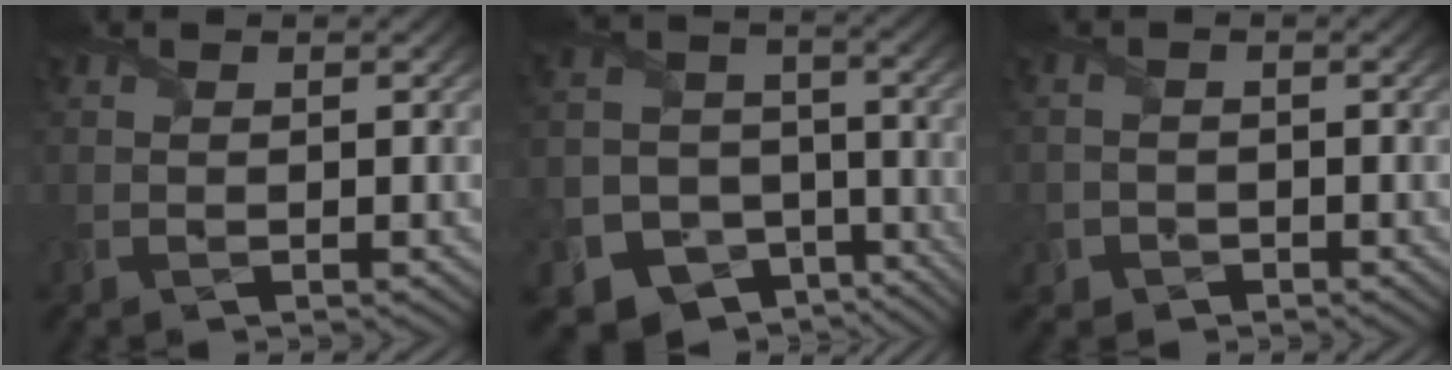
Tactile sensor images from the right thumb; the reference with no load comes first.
{"total": 14.8, "force": [-9.4, 10.3, 4.7], "torque": [-0.124, -0.053, -0.149]}
{"total": 2.2, "force": [-1.5, 1.7, 0.3], "torque": [-0.009, -0.002, -0.029]}